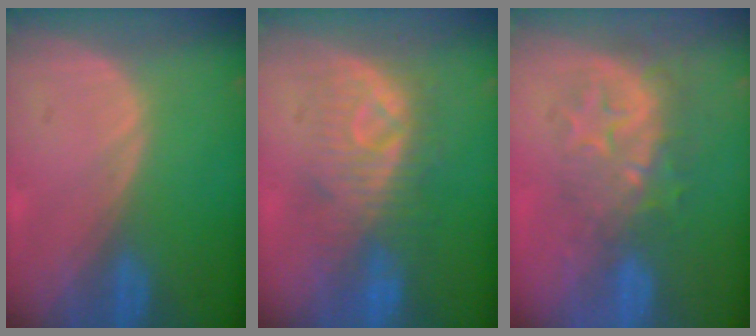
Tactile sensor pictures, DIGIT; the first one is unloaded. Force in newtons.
{"total": 8.2, "press": 8.2, "slide": 0.2}
{"total": 9.2, "press": 8.0, "slide": 4.5}